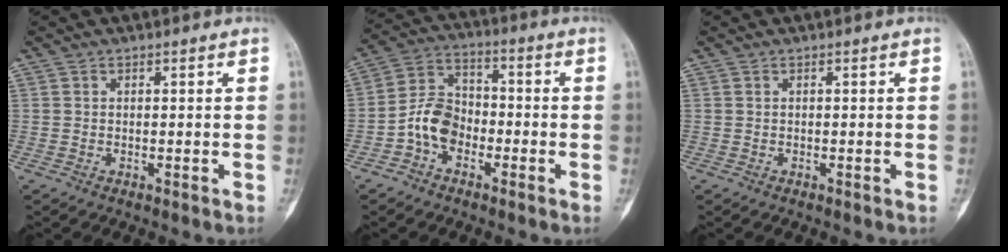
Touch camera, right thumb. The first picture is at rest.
{"total": 8.6, "force": [-3.2, 6.2, 5.0], "torque": [-0.079, 0.037, -0.072]}
{"total": 0.0}